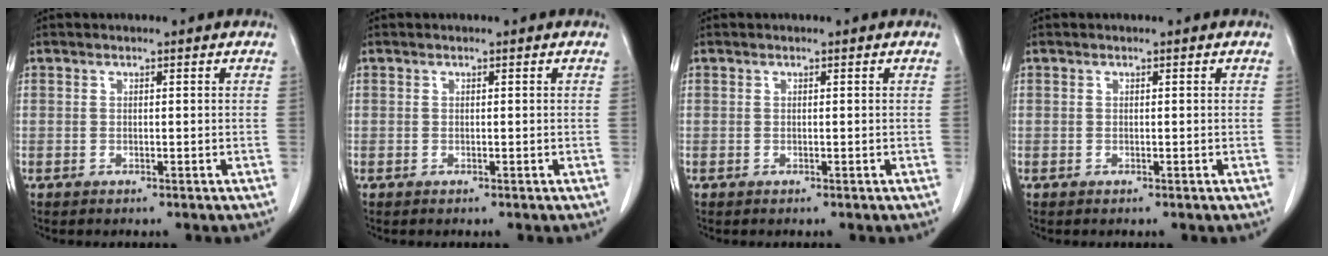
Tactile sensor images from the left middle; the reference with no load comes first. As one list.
[{"total": 0.0}, {"total": 0.0}, {"total": 0.0}]